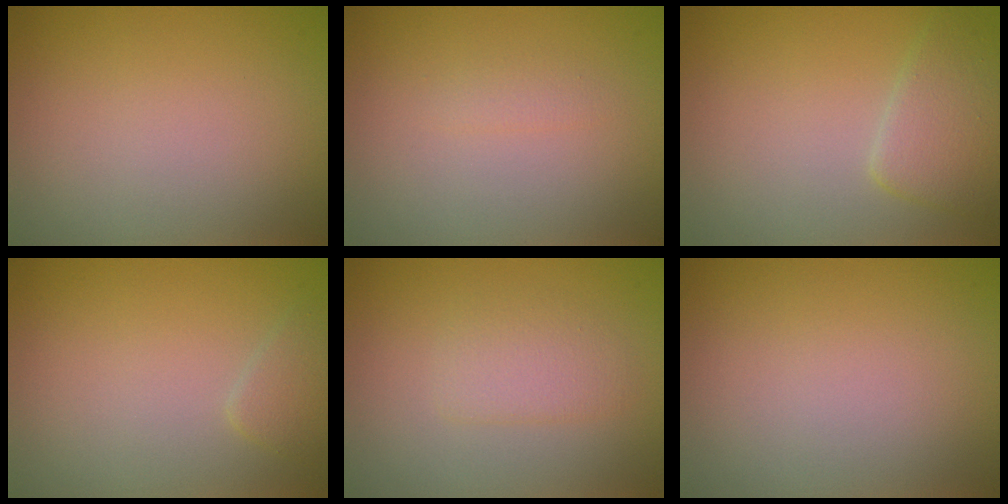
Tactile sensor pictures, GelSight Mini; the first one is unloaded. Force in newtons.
{"total": 0.7, "press": 0.7, "slide": 0.0}
{"total": 3.2, "press": 3.2, "slide": 0.2}
{"total": 1.3, "press": 1.3, "slide": 0.1}
{"total": 1.8, "press": 1.8, "slide": 0.1}
{"total": 0.0}